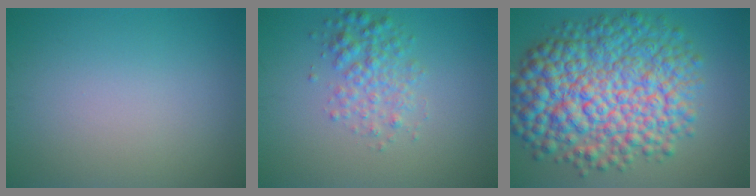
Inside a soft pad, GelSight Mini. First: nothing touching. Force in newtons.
{"total": 3.0, "press": 3.0, "slide": 0.1}
{"total": 12.5, "press": 12.5, "slide": 0.1}